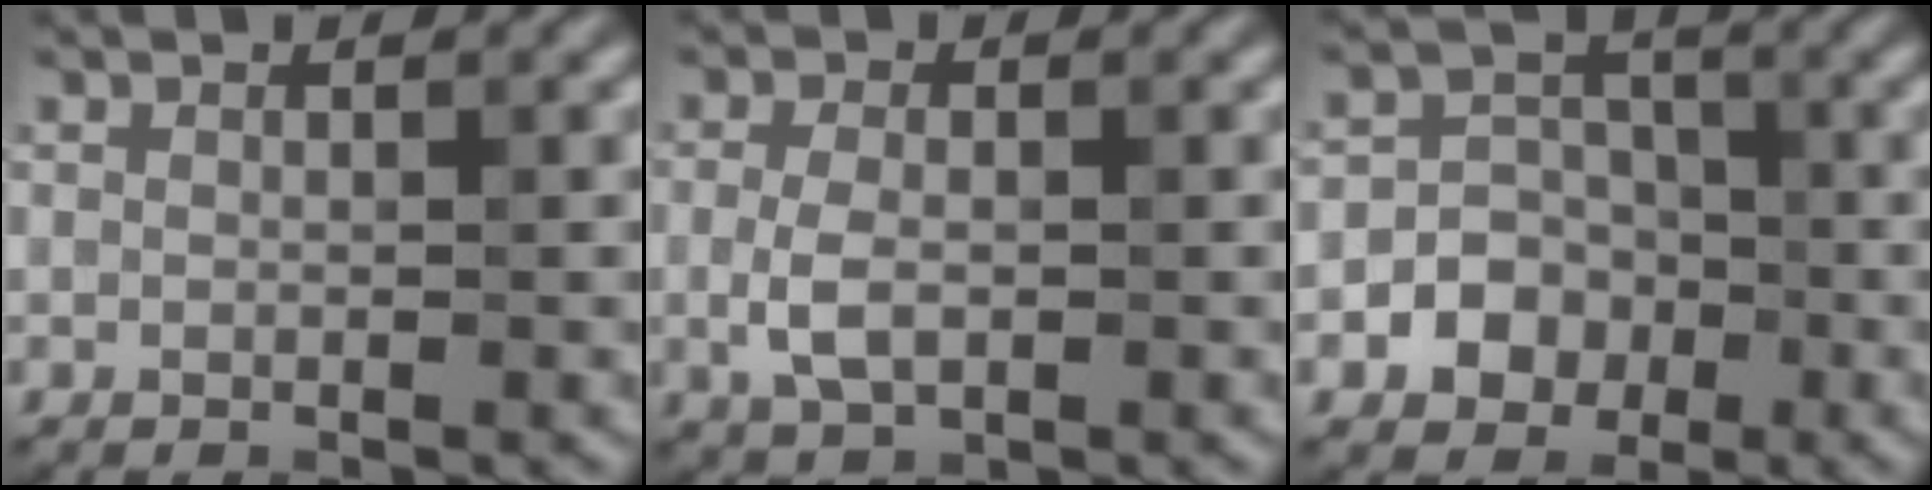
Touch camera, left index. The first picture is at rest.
{"total": 3.0, "force": [-0.5, 1.6, 2.5], "torque": [-0.060, 0.002, -0.008]}
{"total": 5.5, "force": [-2.1, 4.9, 1.6], "torque": [-0.003, 0.012, -0.056]}